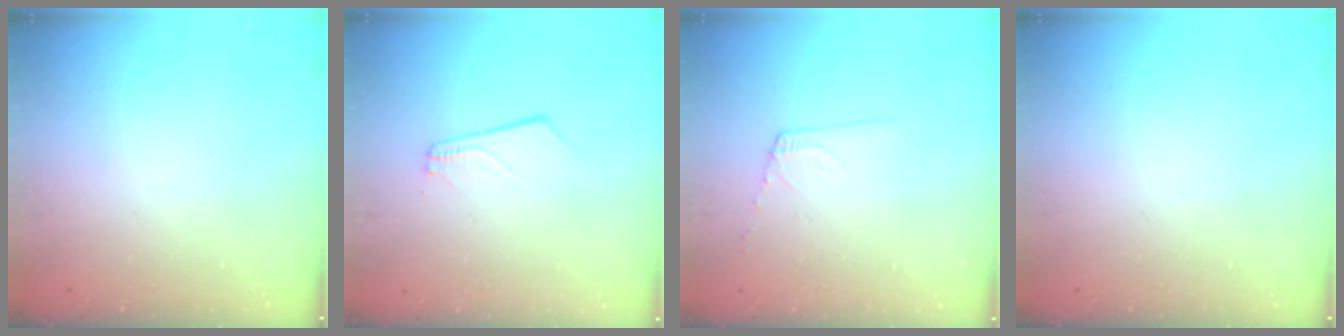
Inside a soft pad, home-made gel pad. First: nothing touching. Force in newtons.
{"total": 2.7, "press": 2.7, "slide": 0.4}
{"total": 4.4, "press": 4.3, "slide": 0.7}
{"total": 0.0}